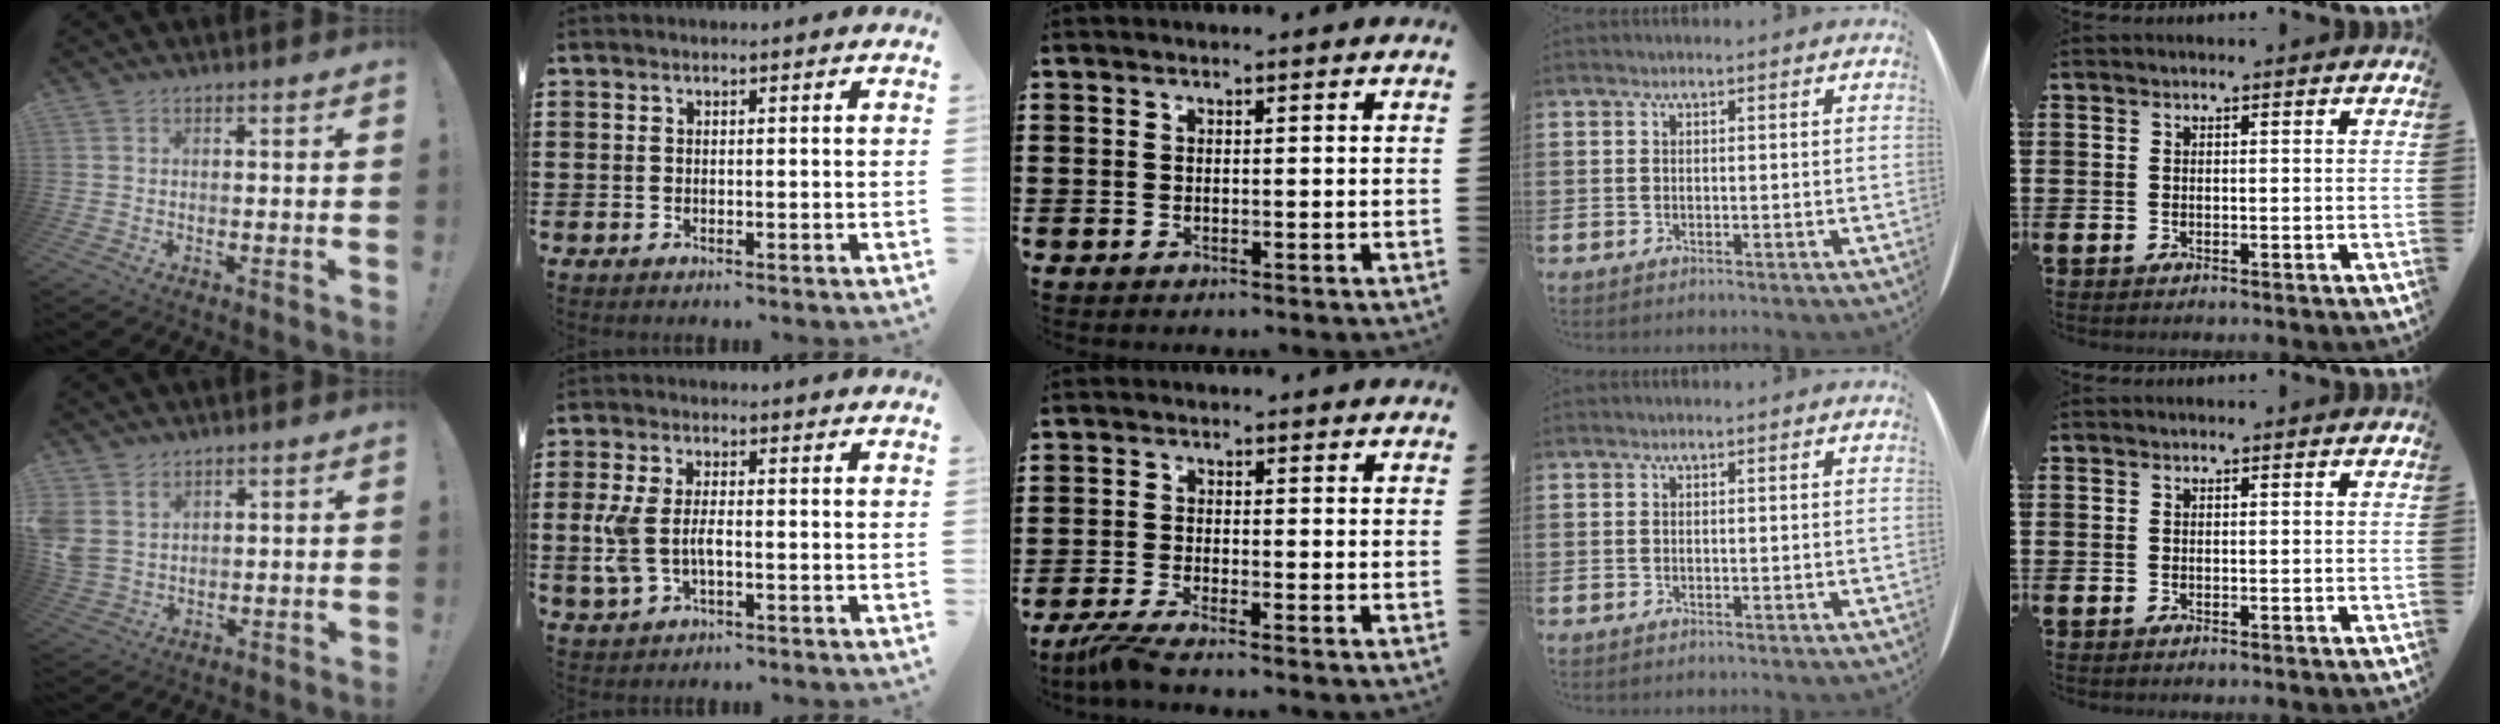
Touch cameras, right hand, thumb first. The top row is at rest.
{"thumb": {"total": 5.1, "force": [2.7, 3.7, 2.3], "torque": [-0.052, -0.012, 0.055]}, "index": {"total": 5.1, "force": [-0.6, 2.6, 4.3], "torque": [-0.116, -0.007, -0.020]}, "middle": {"total": 3.0, "force": [-2.5, -0.4, 1.6], "torque": [-0.048, -0.015, -0.053]}}